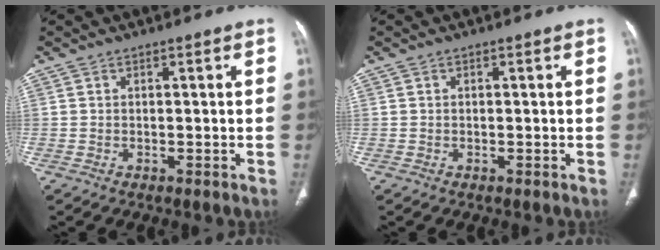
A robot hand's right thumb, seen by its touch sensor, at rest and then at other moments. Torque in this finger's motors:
{"motor_torque": [0.09, -0.04, -0.35, 0.25, 0.00]}